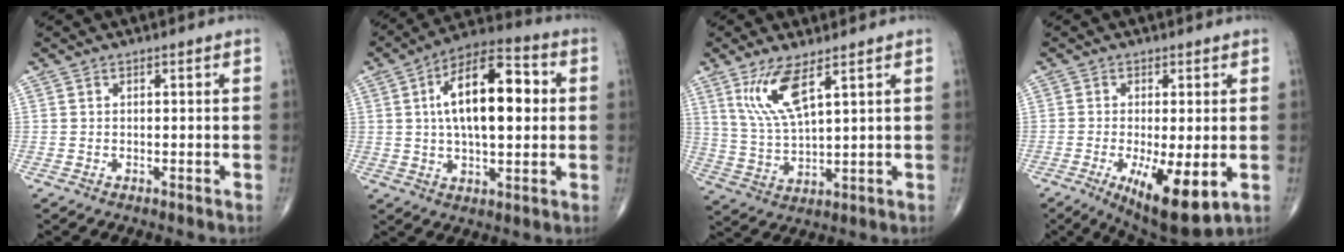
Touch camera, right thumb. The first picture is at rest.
{"total": 17.8, "force": [2.6, 8.2, 15.5], "torque": [-0.239, 0.021, 0.036]}
{"total": 9.1, "force": [4.9, 2.3, 7.3], "torque": [-0.156, -0.027, 0.109]}
{"total": 11.7, "force": [-3.4, 3.5, 10.6], "torque": [-0.174, -0.024, -0.044]}